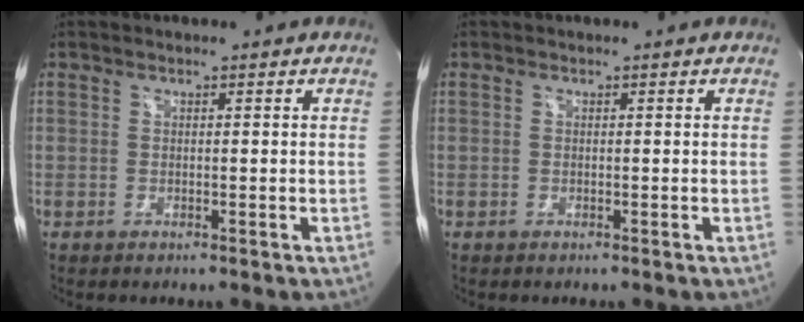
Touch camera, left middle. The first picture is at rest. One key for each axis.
{"total": 0.0}